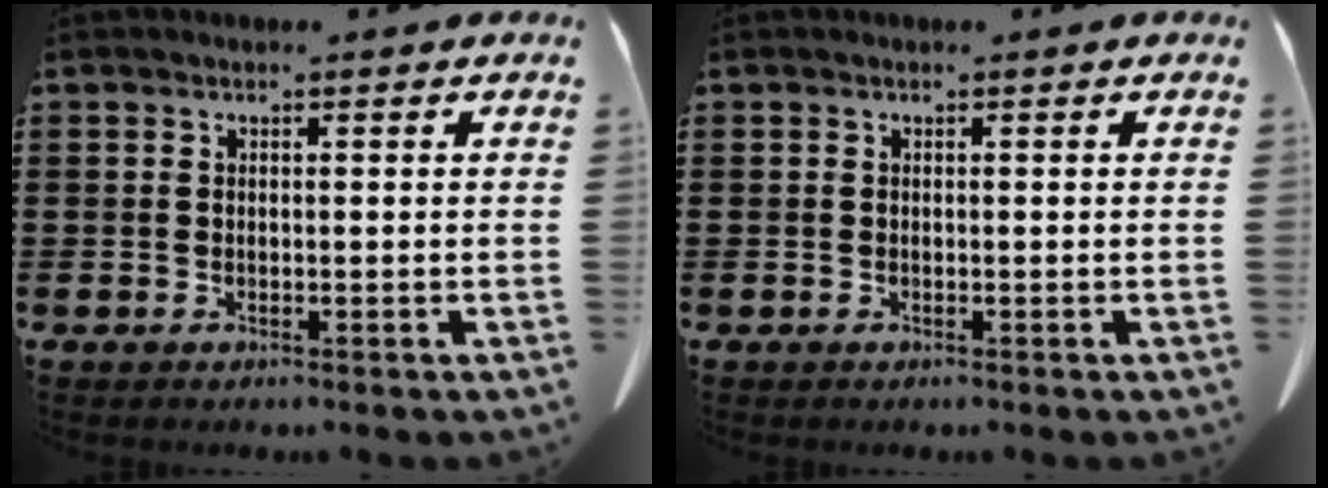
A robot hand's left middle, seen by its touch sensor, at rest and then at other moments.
{"total": 0.0}